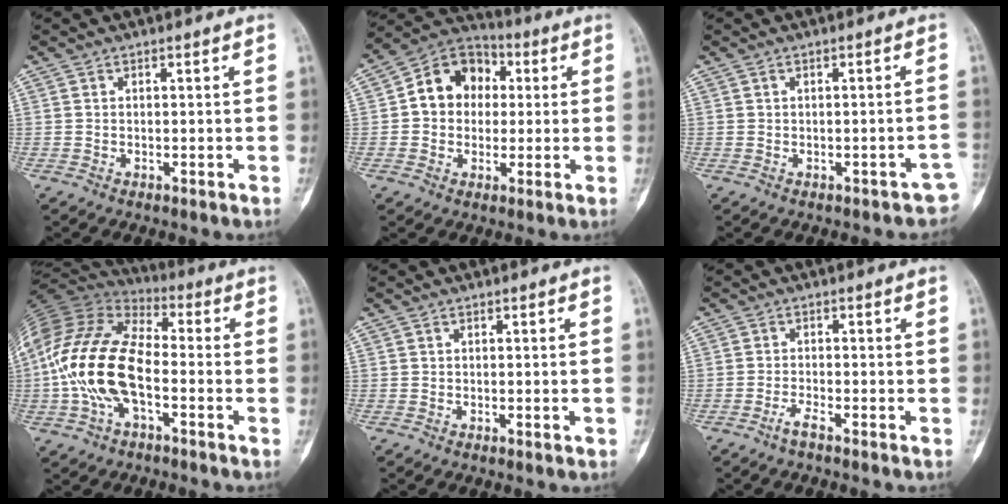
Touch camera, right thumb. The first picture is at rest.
{"total": 11.8, "force": [1.5, 9.8, 6.5], "torque": [-0.067, 0.023, 0.012]}
{"total": 2.5, "force": [-1.2, 1.3, 1.8], "torque": [-0.007, 0.021, -0.011]}
{"total": 19.2, "force": [-3.4, 10.2, 15.9], "torque": [-0.329, 0.033, -0.068]}
{"total": 1.0, "force": [-0.2, 0.3, 0.9], "torque": [-0.010, 0.001, 0.000]}
{"total": 1.8, "force": [-1.4, 0.0, 1.2], "torque": [-0.031, 0.002, -0.031]}